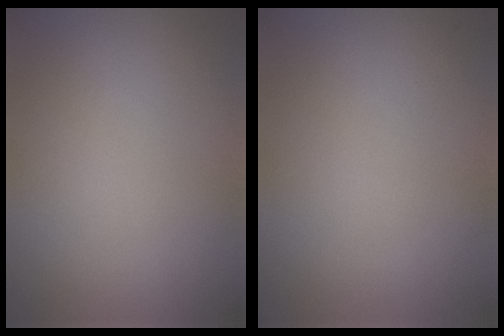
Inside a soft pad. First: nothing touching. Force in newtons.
{"total": 0.0}